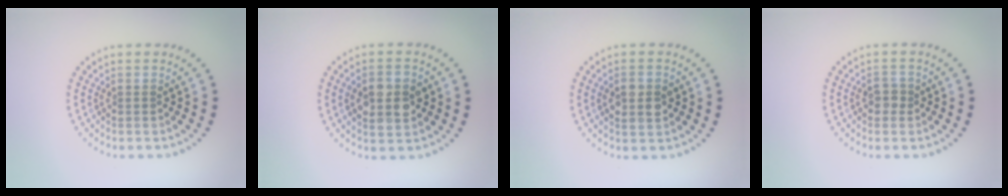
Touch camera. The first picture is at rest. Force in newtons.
{"total": 4.5, "press": 4.5, "slide": 0.1}
{"total": 2.7, "press": 2.7, "slide": 0.1}
{"total": 1.5, "press": 1.5, "slide": 0.3}